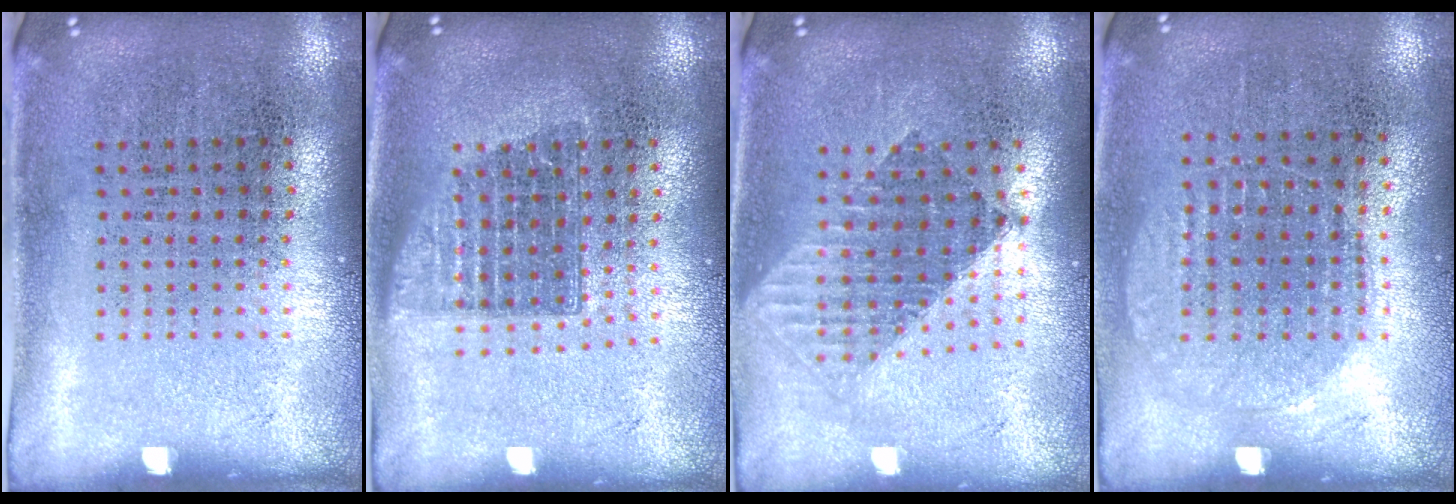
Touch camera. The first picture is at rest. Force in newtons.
{"total": 1.4, "press": 1.1, "slide": 0.8}
{"total": 1.5, "press": 1.3, "slide": 0.9}
{"total": 0.9, "press": 0.8, "slide": 0.4}